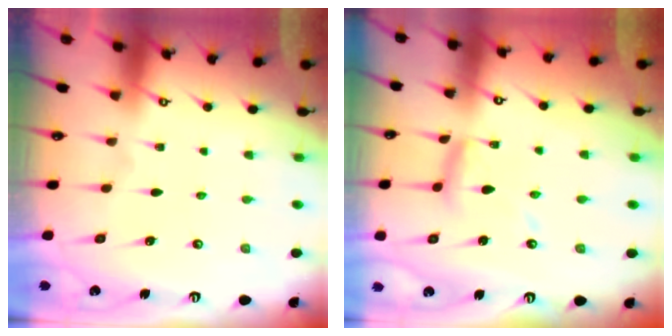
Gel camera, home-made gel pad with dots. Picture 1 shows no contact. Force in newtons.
{"total": 9.8, "press": 9.8, "slide": 0.7}